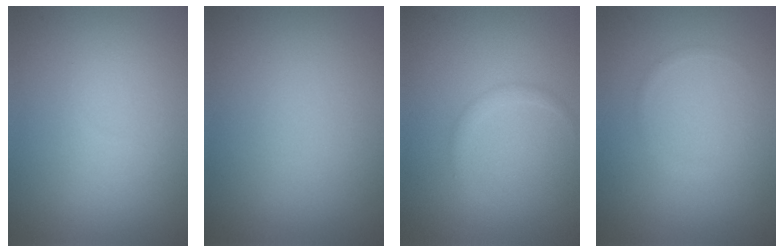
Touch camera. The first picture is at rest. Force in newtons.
{"total": 0.0}
{"total": 1.0, "press": 1.0, "slide": 0.1}
{"total": 0.5, "press": 0.5, "slide": 0.0}